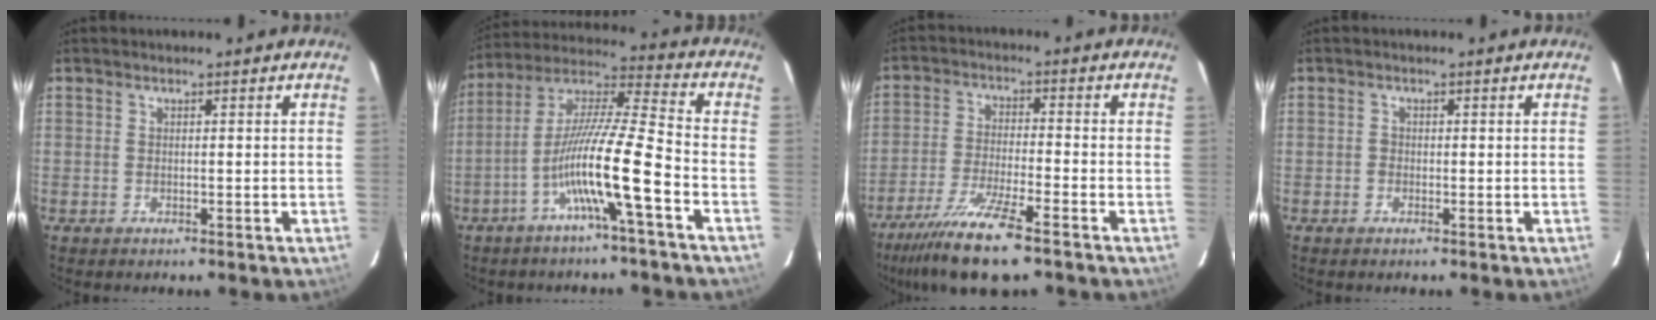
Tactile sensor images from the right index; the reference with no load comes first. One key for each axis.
{"total": 13.1, "fx": -5.3, "fy": -0.6, "fz": 12.0, "tx": -0.227, "ty": 0.011, "tz": -0.102}
{"total": 10.5, "fx": -7.4, "fy": 0.6, "fz": 7.4, "tx": -0.141, "ty": -0.031, "tz": -0.134}
{"total": 0.8, "fx": -0.3, "fy": 0.7, "fz": 0.3, "tx": -0.003, "ty": 0.004, "tz": -0.006}